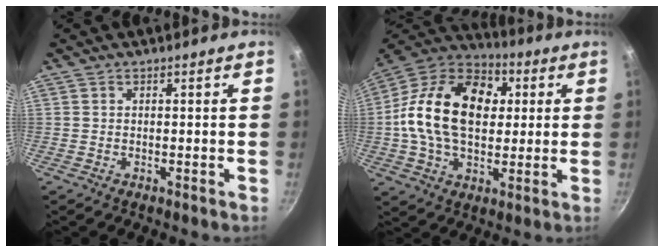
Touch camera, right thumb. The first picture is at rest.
{"total": 22.8, "force": [2.8, 15.5, 16.5], "torque": [-0.266, 0.024, 0.033]}